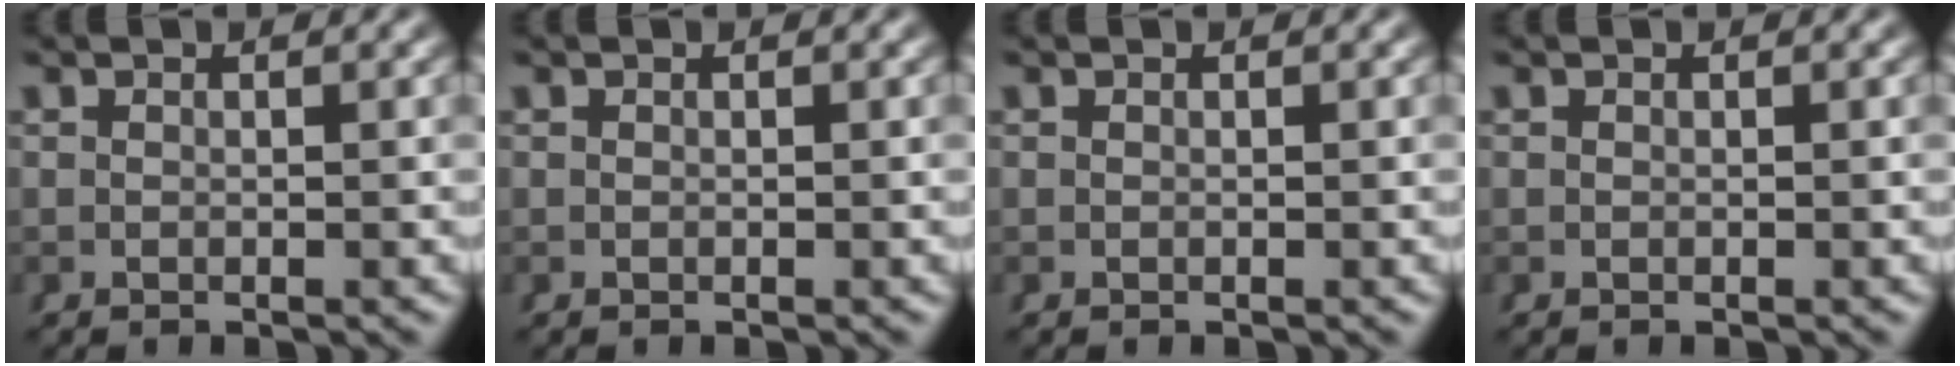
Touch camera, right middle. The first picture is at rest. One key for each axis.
{"total": 0.0}
{"total": 1.7, "fx": -0.2, "fy": -1.6, "fz": -0.5, "tx": 0.020, "ty": -0.009, "tz": 0.006}
{"total": 0.0}